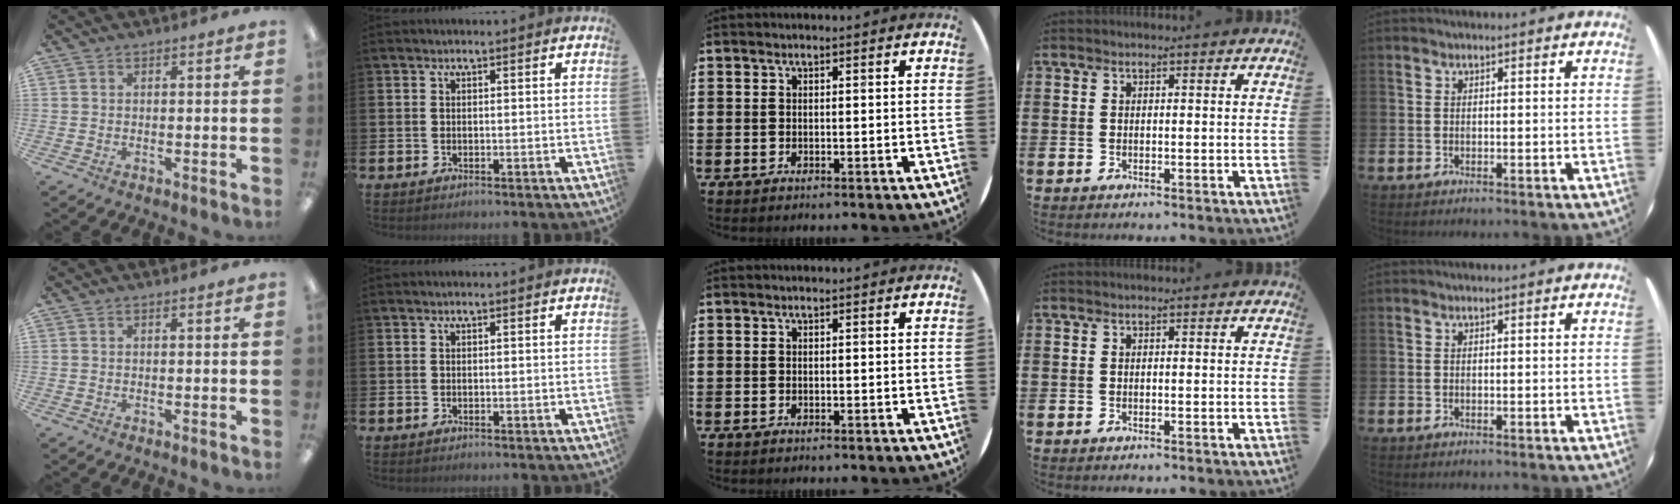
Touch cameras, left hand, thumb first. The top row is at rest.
{}